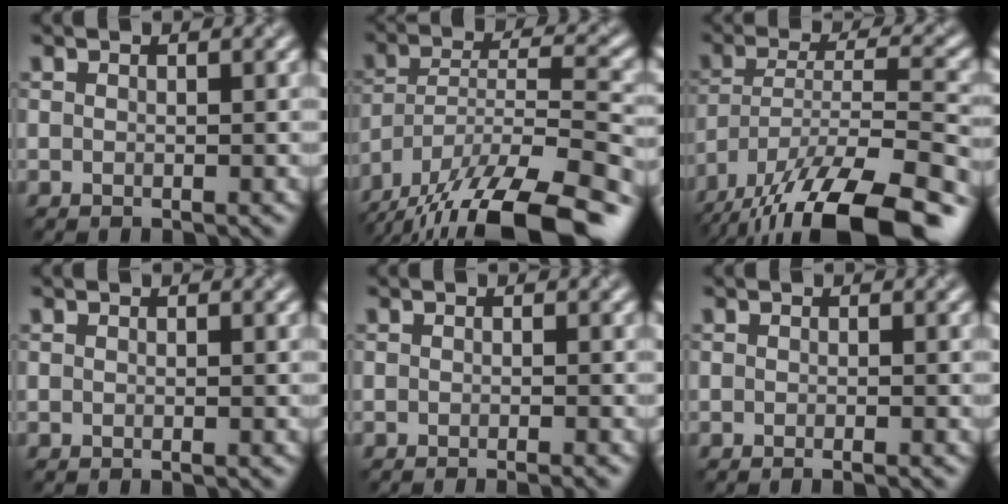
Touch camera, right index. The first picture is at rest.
{"total": 17.8, "force": [-14.5, 4.9, 9.2], "torque": [-0.164, -0.012, -0.222]}
{"total": 16.0, "force": [-12.4, 4.5, 9.0], "torque": [-0.170, -0.012, -0.188]}
{"total": 0.0}
{"total": 2.0, "force": [-1.3, 0.5, 1.4], "torque": [-0.007, 0.002, -0.017]}
{"total": 1.2, "force": [-0.7, 0.3, 1.0], "torque": [-0.005, -0.003, -0.010]}